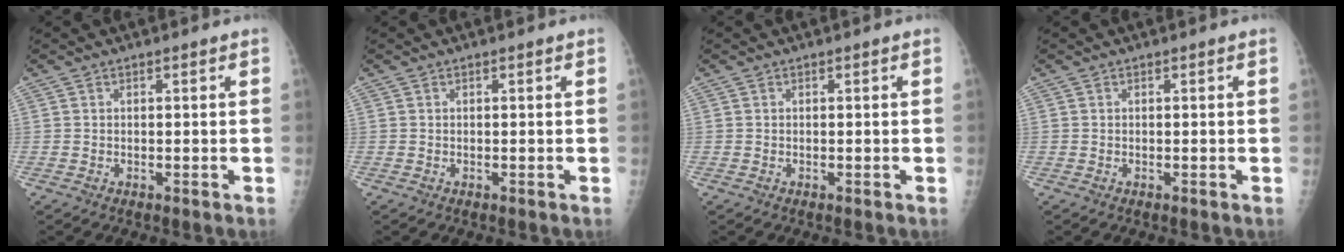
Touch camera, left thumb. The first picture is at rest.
{"total": 0.0}
{"total": 0.0}
{"total": 0.0}